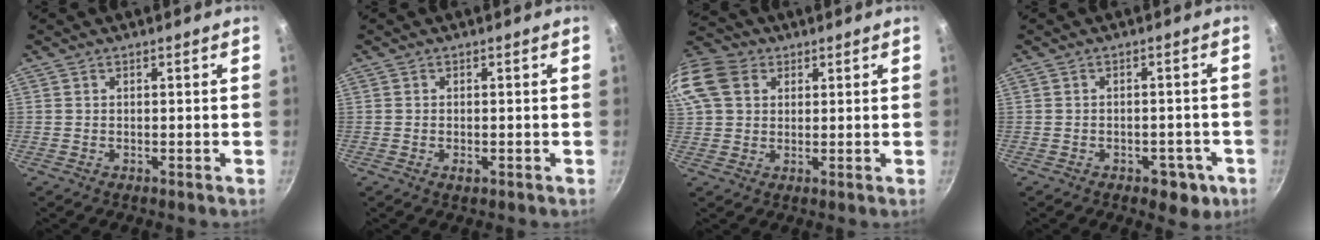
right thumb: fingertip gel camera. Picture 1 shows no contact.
{"total": 1.3, "force": [-0.5, 0.7, 1.0], "torque": [-0.017, -0.001, -0.008]}
{"total": 15.7, "force": [5.2, 12.2, 8.3], "torque": [-0.187, 0.027, 0.089]}
{"total": 5.8, "force": [-2.6, 3.6, 3.7], "torque": [-0.022, 0.018, -0.019]}